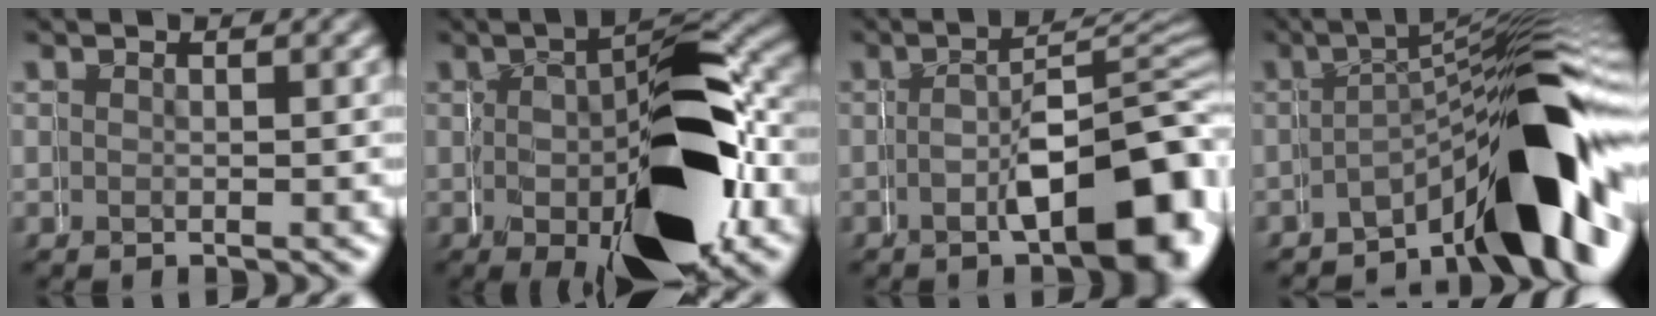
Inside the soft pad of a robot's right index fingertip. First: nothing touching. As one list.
[{"total": 15.3, "force": [-3.4, 6.4, 13.5], "torque": [-0.202, 0.002, -0.042]}, {"total": 9.5, "force": [-3.5, 4.3, 7.7], "torque": [-0.078, 0.007, -0.053]}, {"total": 10.7, "force": [-3.9, 2.6, 9.6], "torque": [-0.135, 0.009, -0.054]}]